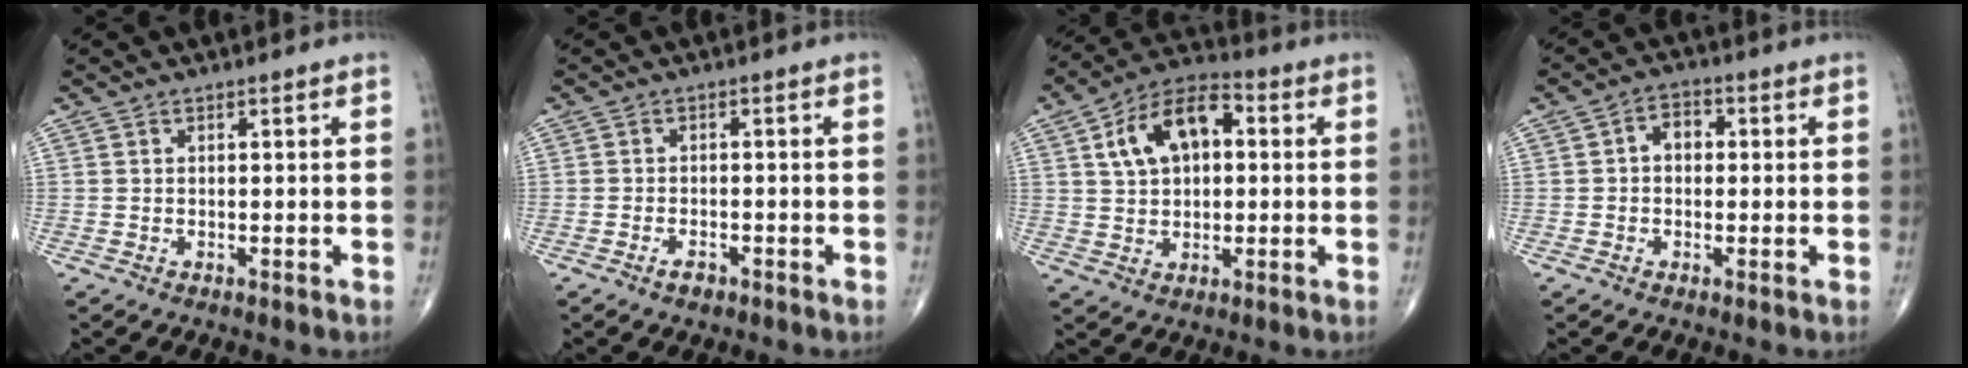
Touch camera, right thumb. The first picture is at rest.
{"total": 1.9, "force": [-1.3, 0.8, 1.2], "torque": [-0.023, 0.005, -0.024]}
{"total": 12.9, "force": [2.9, 7.9, 9.8], "torque": [-0.153, 0.021, 0.039]}
{"total": 4.4, "force": [0.3, 3.3, 2.9], "torque": [-0.031, 0.017, -0.004]}